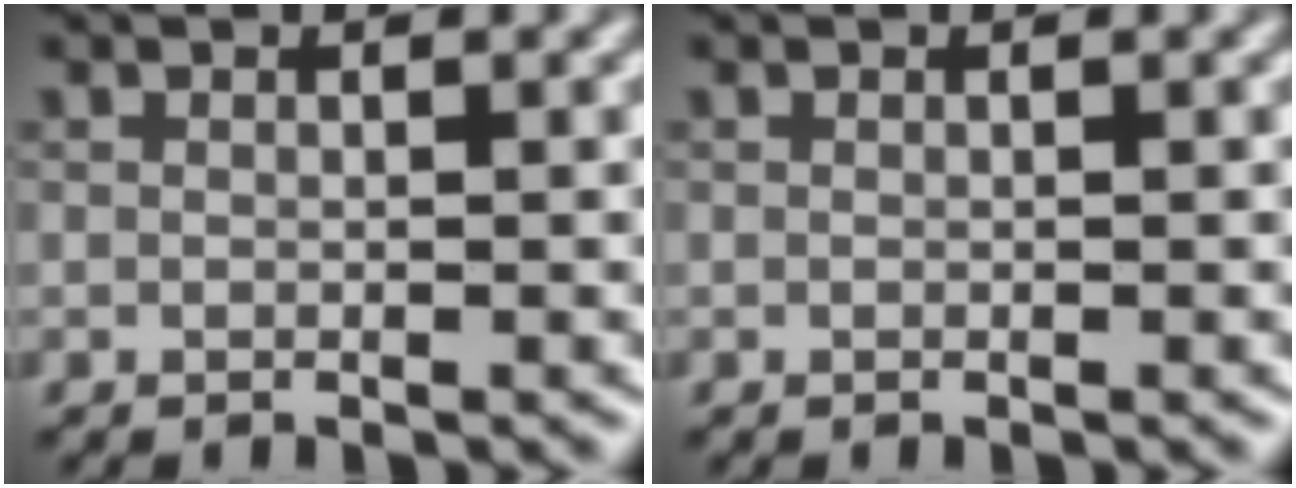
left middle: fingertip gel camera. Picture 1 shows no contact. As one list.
[{"total": 0.0}]